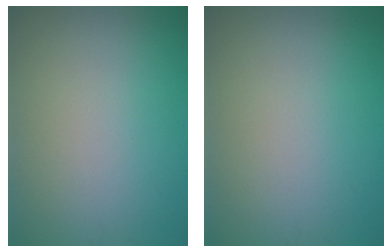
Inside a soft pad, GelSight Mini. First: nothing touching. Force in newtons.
{"total": 0.0}